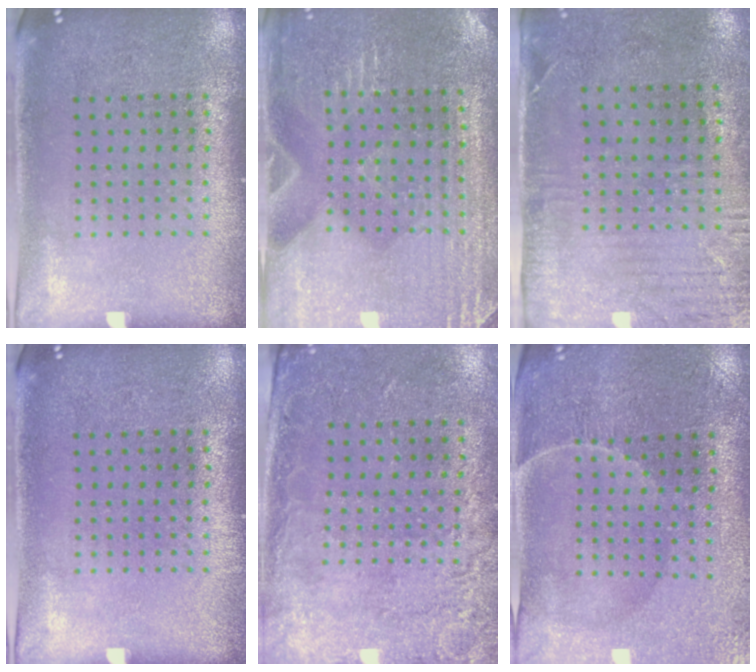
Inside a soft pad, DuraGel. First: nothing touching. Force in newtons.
{"total": 3.1, "press": 3.1, "slide": 0.4}
{"total": 2.9, "press": 2.3, "slide": 1.7}
{"total": 0.0}
{"total": 2.6, "press": 2.0, "slide": 1.7}
{"total": 0.9, "press": 0.8, "slide": 0.3}